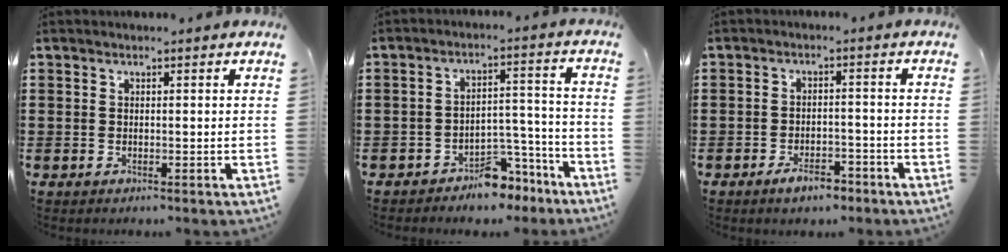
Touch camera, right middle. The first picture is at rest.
{"total": 5.4, "force": [-5.0, 1.6, 1.2], "torque": [-0.021, 0.017, -0.098]}
{"total": 3.8, "force": [-3.1, 1.4, 1.7], "torque": [-0.027, 0.011, -0.059]}